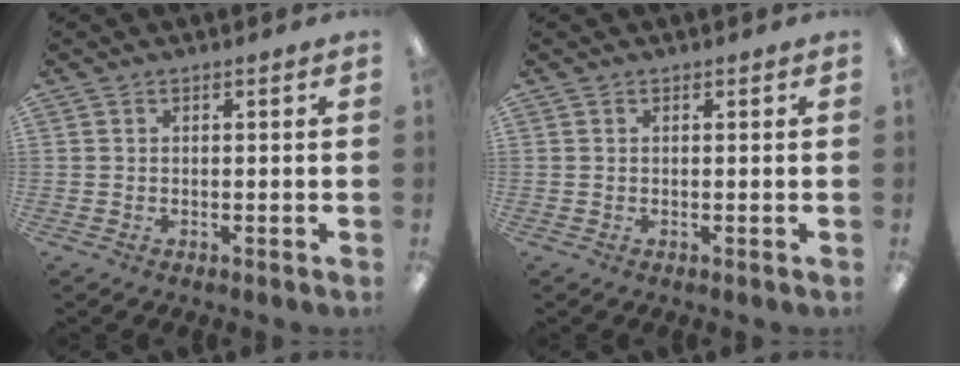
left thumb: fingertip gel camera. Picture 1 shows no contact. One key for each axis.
{"total": 0.0}